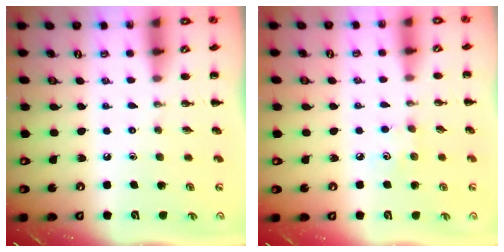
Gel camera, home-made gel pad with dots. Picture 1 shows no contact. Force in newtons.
{"total": 4.8, "press": 4.7, "slide": 1.0}